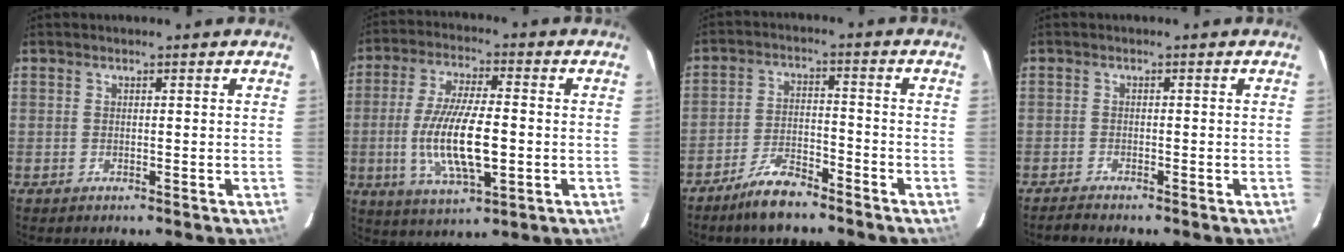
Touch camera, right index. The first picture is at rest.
{"total": 14.0, "force": [-2.2, 4.2, 13.2], "torque": [-0.262, -0.012, -0.038]}
{"total": 8.1, "force": [-6.6, 2.3, 4.0], "torque": [-0.096, 0.004, -0.119]}
{"total": 1.9, "force": [-1.8, 0.1, 0.5], "torque": [-0.022, -0.006, -0.034]}